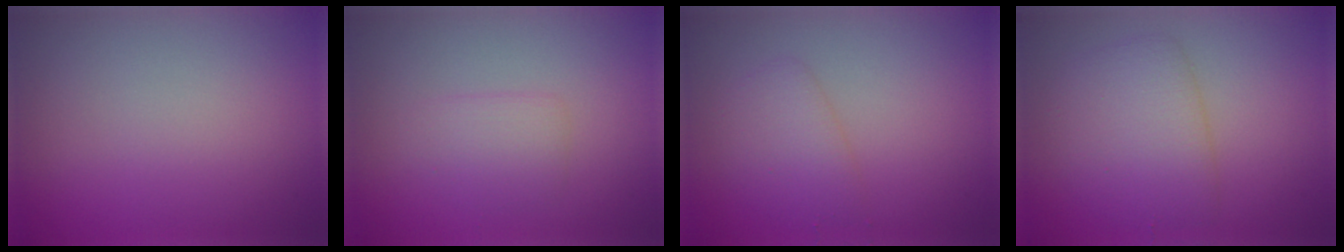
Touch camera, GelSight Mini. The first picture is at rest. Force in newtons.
{"total": 1.9, "press": 1.9, "slide": 0.1}
{"total": 2.4, "press": 2.4, "slide": 0.1}
{"total": 4.4, "press": 4.4, "slide": 0.1}